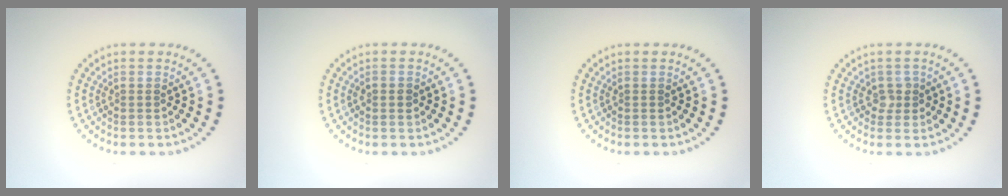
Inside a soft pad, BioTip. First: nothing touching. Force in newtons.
{"total": 1.3, "press": 1.3, "slide": 0.1}
{"total": 0.0}
{"total": 1.3, "press": 1.1, "slide": 0.7}